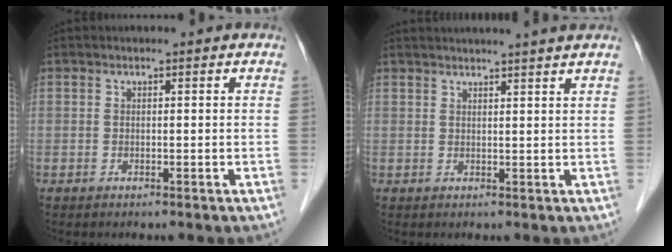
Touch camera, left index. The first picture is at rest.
{"total": 7.9, "force": [7.0, -1.0, 3.4], "torque": [-0.042, 0.022, 0.077]}